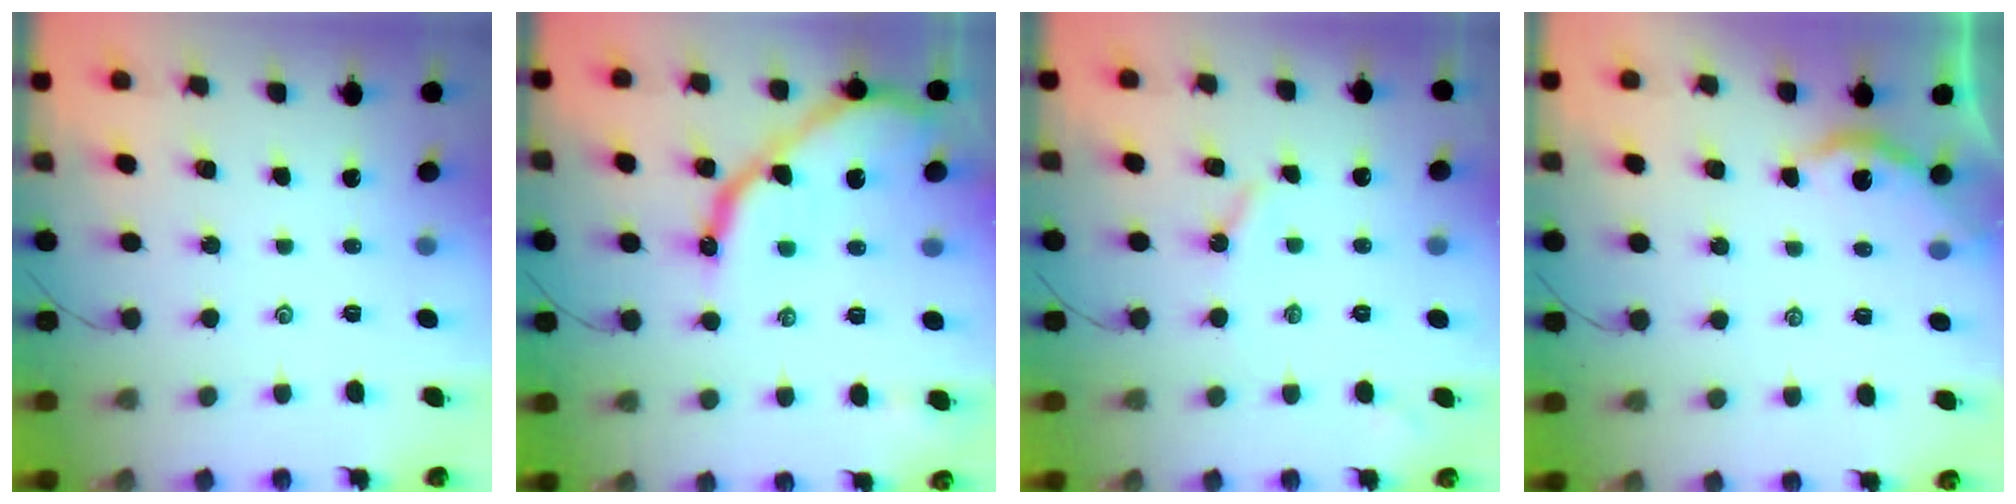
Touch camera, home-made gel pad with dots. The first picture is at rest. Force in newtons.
{"total": 12.8, "press": 12.7, "slide": 1.6}
{"total": 3.0, "press": 2.9, "slide": 0.6}
{"total": 4.7, "press": 4.7, "slide": 0.2}